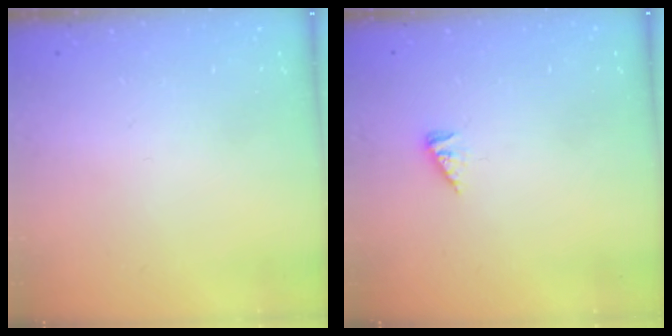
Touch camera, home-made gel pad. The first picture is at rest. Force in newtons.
{"total": 2.5, "press": 2.5, "slide": 0.4}